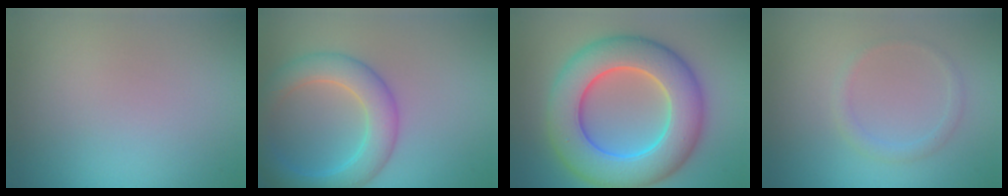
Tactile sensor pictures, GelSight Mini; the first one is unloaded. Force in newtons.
{"total": 5.1, "press": 5.1, "slide": 0.3}
{"total": 10.8, "press": 10.8, "slide": 0.3}
{"total": 1.2, "press": 1.2, "slide": 0.0}